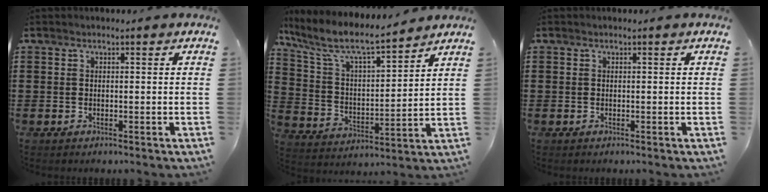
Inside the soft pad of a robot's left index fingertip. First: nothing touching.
{"total": 8.3, "force": [6.8, 1.6, 4.5], "torque": [-0.116, -0.039, 0.112]}
{"total": 0.0}